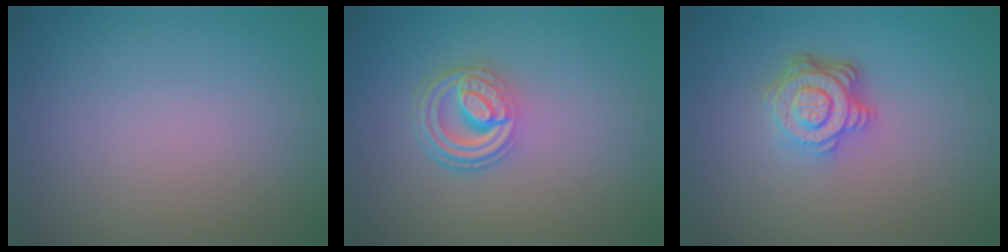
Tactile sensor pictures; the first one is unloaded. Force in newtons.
{"total": 4.3, "press": 3.1, "slide": 3.0}
{"total": 4.7, "press": 3.4, "slide": 3.3}